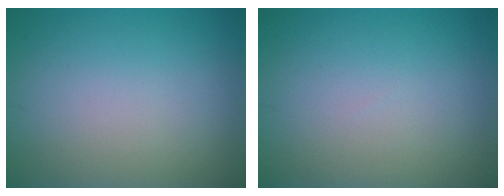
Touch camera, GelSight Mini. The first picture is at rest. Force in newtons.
{"total": 0.0}